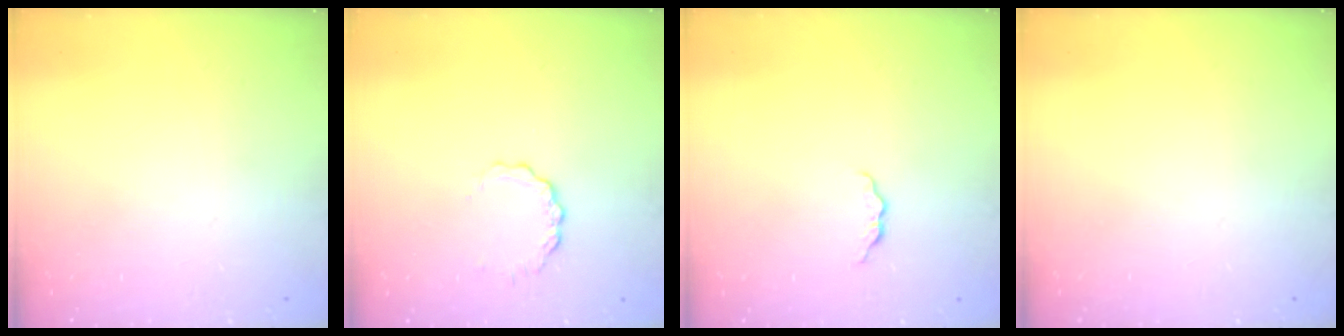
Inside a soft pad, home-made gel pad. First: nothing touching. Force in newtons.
{"total": 3.7, "press": 3.7, "slide": 0.4}
{"total": 4.1, "press": 4.1, "slide": 0.5}
{"total": 0.0}